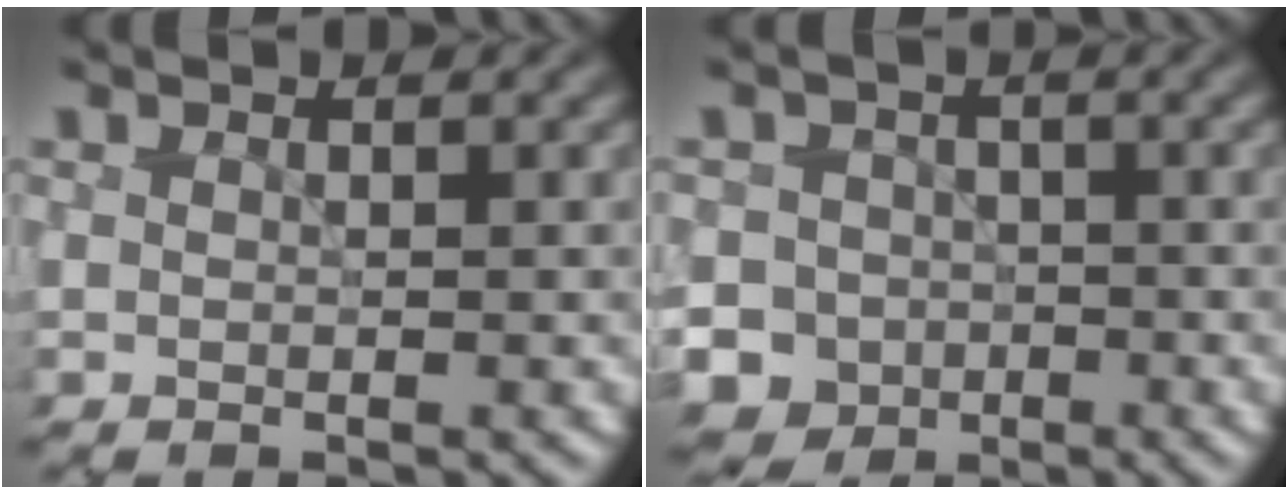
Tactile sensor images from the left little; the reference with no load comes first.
{"total": 9.6, "force": [-5.0, 8.1, 1.4], "torque": [-0.027, -0.019, -0.105]}